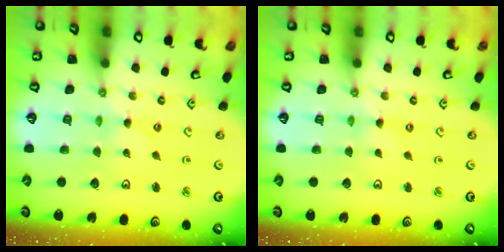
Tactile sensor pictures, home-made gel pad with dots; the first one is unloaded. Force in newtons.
{"total": 0.0}